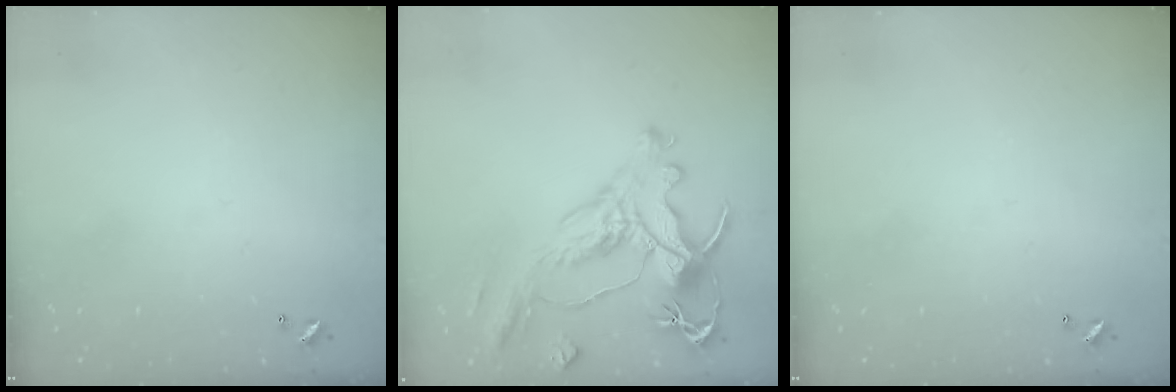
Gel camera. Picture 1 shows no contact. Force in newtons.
{"total": 1.6, "press": 1.0, "slide": 1.3}
{"total": 0.0}